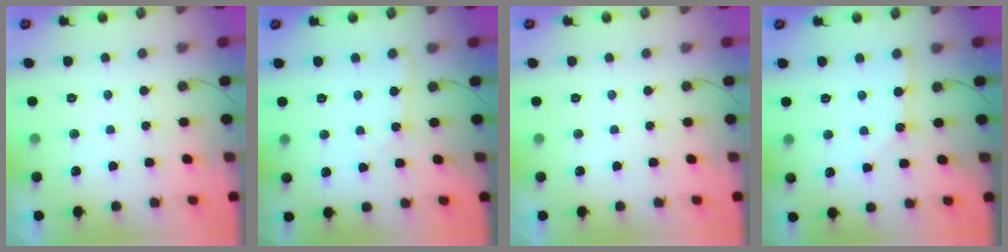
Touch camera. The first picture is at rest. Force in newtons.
{"total": 3.4, "press": 3.4, "slide": 0.5}
{"total": 0.0}
{"total": 2.2, "press": 2.2, "slide": 0.4}